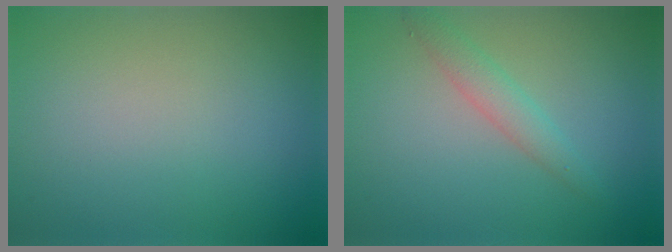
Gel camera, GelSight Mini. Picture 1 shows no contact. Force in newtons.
{"total": 2.2, "press": 2.2, "slide": 0.1}